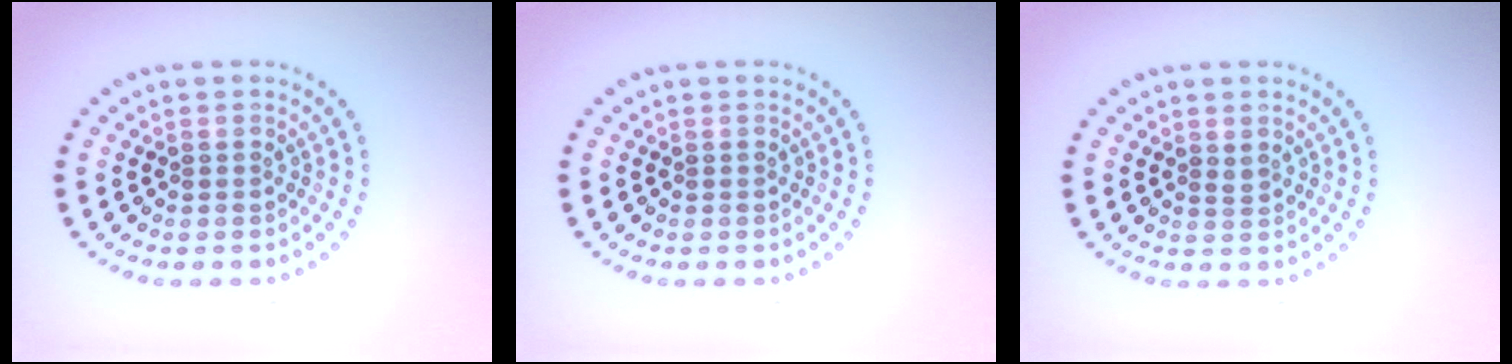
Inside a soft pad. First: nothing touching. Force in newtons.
{"total": 0.0}
{"total": 0.6, "press": 0.5, "slide": 0.3}